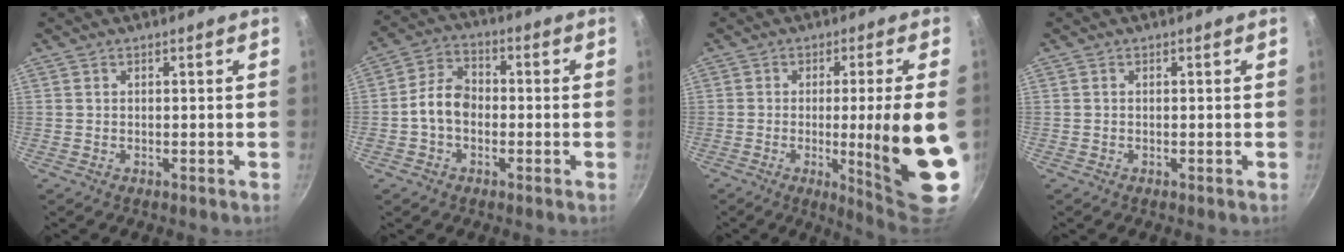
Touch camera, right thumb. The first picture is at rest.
{"total": 7.2, "force": [-1.2, 5.3, 4.7], "torque": [-0.066, 0.027, -0.036]}
{"total": 17.0, "force": [-2.7, 1.2, 16.7], "torque": [-0.228, -0.010, -0.026]}
{"total": 0.0}